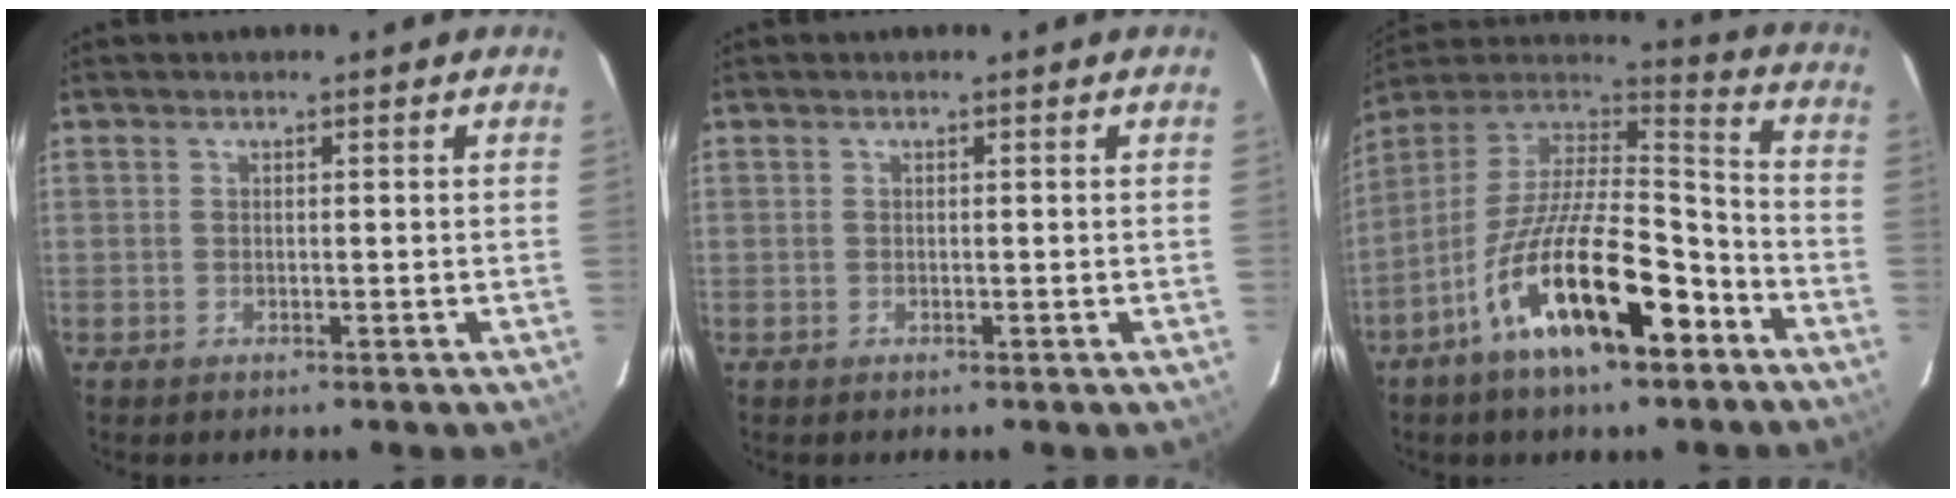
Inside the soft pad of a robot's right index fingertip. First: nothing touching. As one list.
[{"total": 0.0}, {"total": 20.6, "force": [-10.5, 7.0, 16.2], "torque": [-0.288, -0.018, -0.182]}]